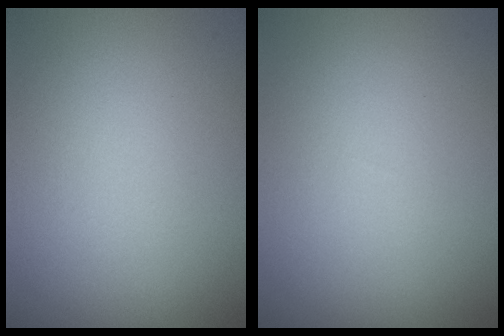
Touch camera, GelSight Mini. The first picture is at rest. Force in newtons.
{"total": 0.0}